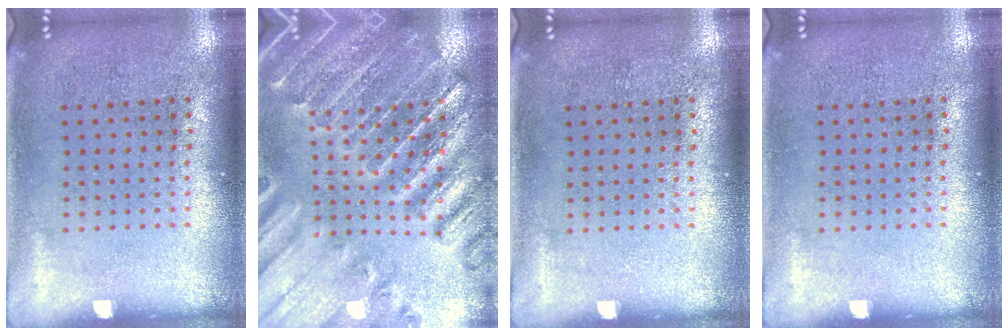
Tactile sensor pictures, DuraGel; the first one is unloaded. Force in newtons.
{"total": 2.7, "press": 2.7, "slide": 0.4}
{"total": 0.0}
{"total": 0.0}